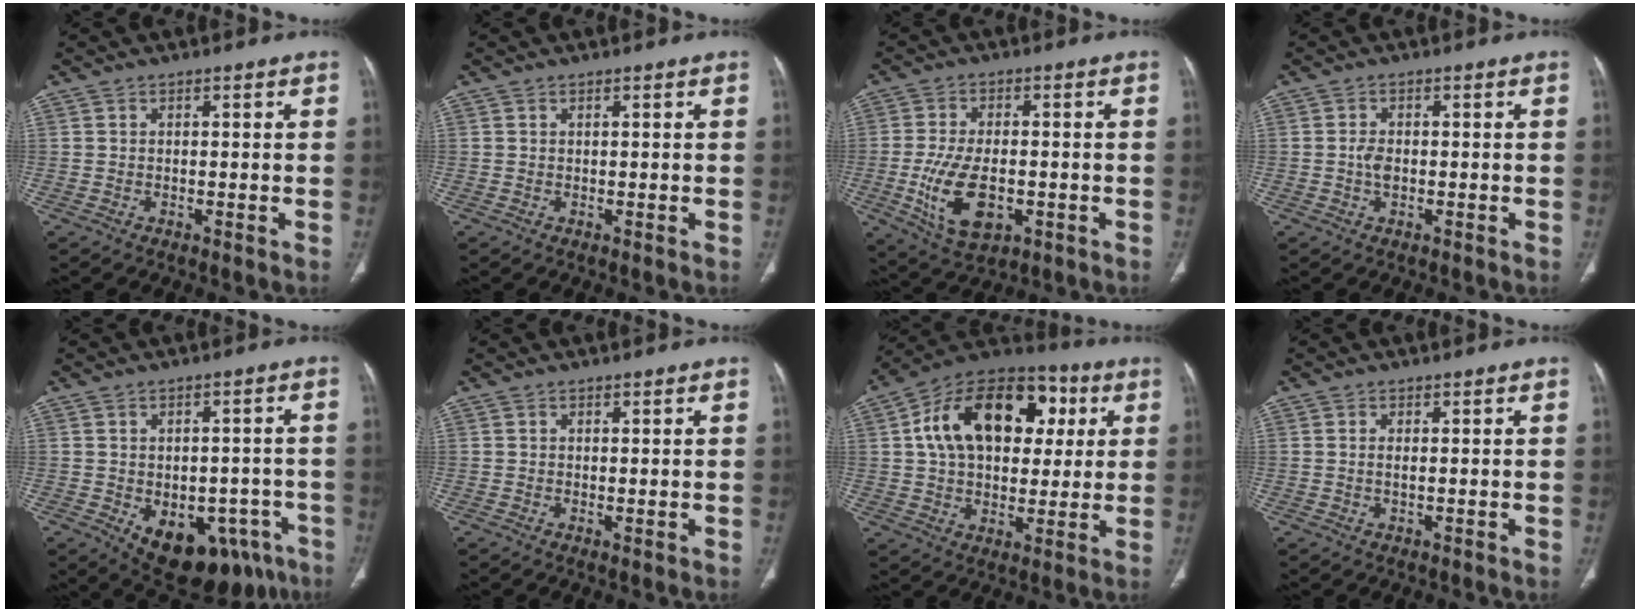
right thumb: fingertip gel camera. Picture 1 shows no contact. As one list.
[{"total": 0.0}, {"total": 11.9, "force": [-2.9, 6.4, 9.6], "torque": [-0.178, -0.001, -0.038]}, {"total": 2.4, "force": [-0.5, 1.5, 1.9], "torque": [-0.037, 0.004, -0.012]}, {"total": 17.4, "force": [-8.0, 10.4, 11.4], "torque": [-0.120, 0.026, -0.089]}, {"total": 0.5, "force": [0.0, 0.2, 0.5], "torque": [-0.015, -0.004, 0.002]}, {"total": 22.8, "force": [5.5, 15.0, 16.2], "torque": [-0.237, 0.019, 0.080]}, {"total": 1.2, "force": [0.2, 0.4, 1.1], "torque": [-0.027, 0.000, 0.006]}]